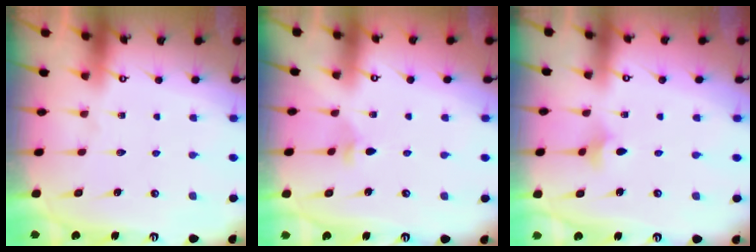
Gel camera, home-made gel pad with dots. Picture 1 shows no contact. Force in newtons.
{"total": 2.7, "press": 2.6, "slide": 0.7}
{"total": 3.4, "press": 3.3, "slide": 0.8}